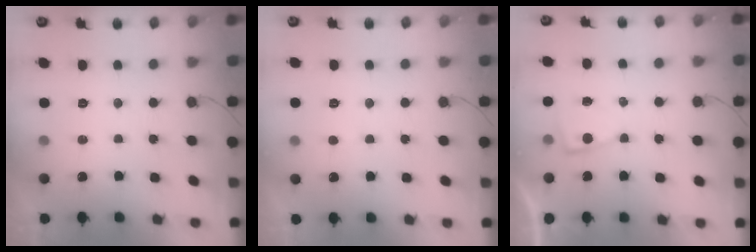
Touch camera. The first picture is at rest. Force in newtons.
{"total": 2.4, "press": 2.4, "slide": 0.2}
{"total": 2.0, "press": 2.0, "slide": 0.4}